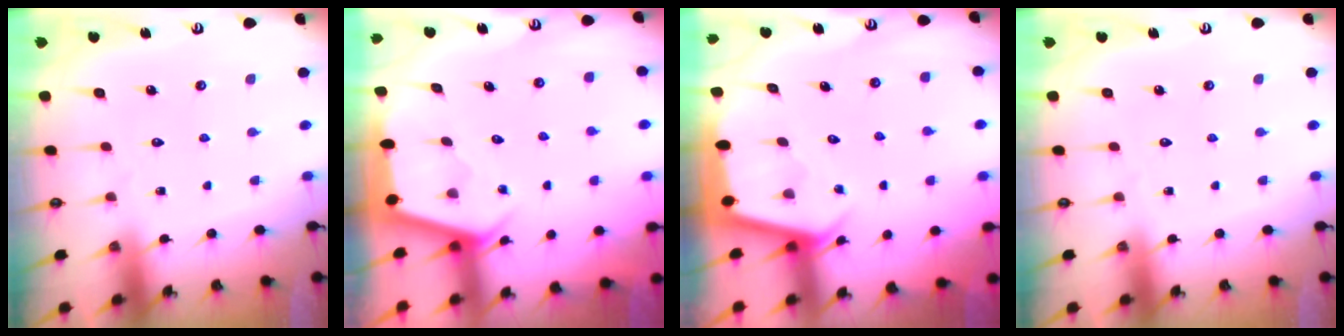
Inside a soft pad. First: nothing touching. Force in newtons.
{"total": 2.9, "press": 2.9, "slide": 0.3}
{"total": 2.9, "press": 2.8, "slide": 0.3}
{"total": 0.0}